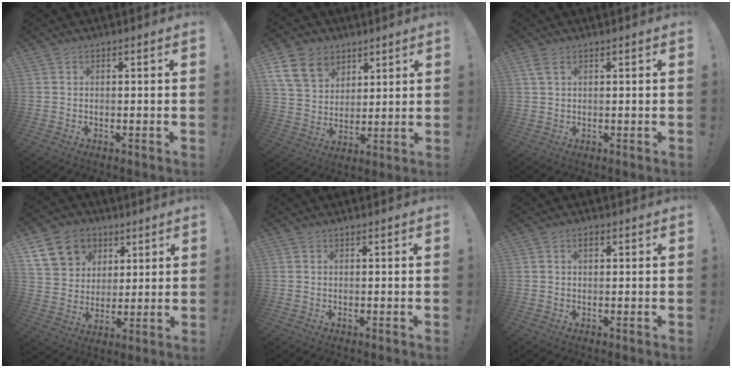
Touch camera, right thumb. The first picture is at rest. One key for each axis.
{"total": 14.0, "fx": 7.6, "fy": 10.2, "fz": 5.7, "tx": -0.093, "ty": -0.040, "tz": 0.154}
{"total": 2.7, "fx": 1.4, "fy": 1.1, "fz": 2.0, "tx": -0.041, "ty": 0.001, "tz": 0.027}
{"total": 13.9, "fx": 6.4, "fy": 11.3, "fz": 5.0, "tx": -0.072, "ty": -0.026, "tz": 0.134}
{"total": 0.0}
{"total": 1.7, "fx": 0.7, "fy": 0.9, "fz": 1.2, "tx": -0.022, "ty": 0.004, "tz": 0.010}